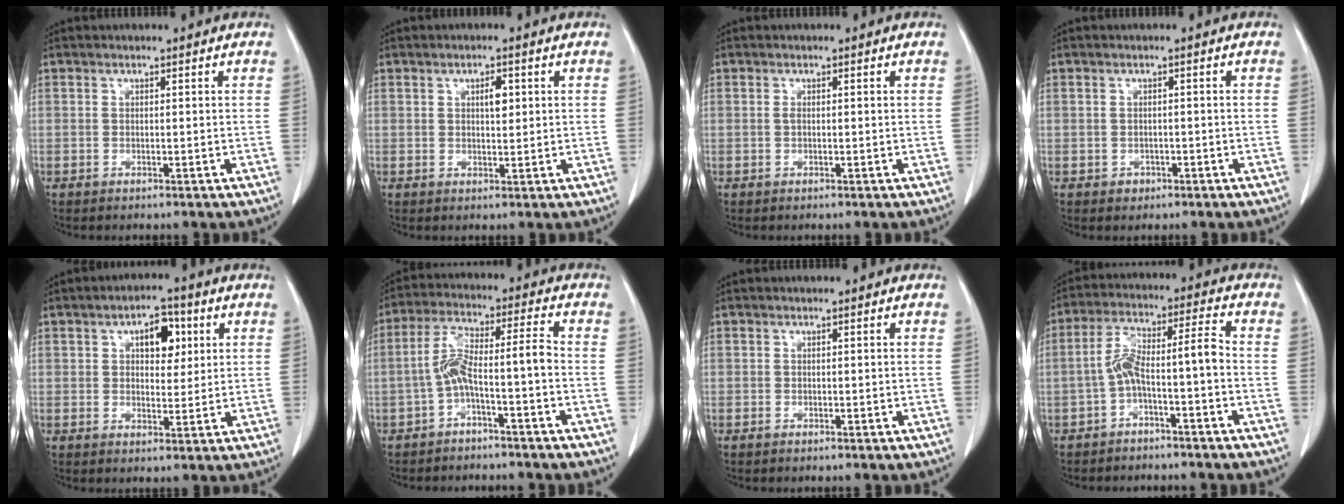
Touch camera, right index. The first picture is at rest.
{"total": 2.4, "force": [0.8, 0.9, 2.1], "torque": [-0.033, -0.001, 0.013]}
{"total": 0.6, "force": [0.0, 0.2, 0.6], "torque": [-0.013, 0.001, 0.001]}
{"total": 1.4, "force": [-0.7, 1.2, 0.2], "torque": [-0.002, 0.005, -0.008]}
{"total": 6.1, "force": [2.2, 3.2, 4.7], "torque": [-0.068, 0.015, 0.034]}
{"total": 7.2, "force": [-2.7, 0.4, 6.7], "torque": [-0.128, 0.036, -0.049]}
{"total": 0.0}
{"total": 7.3, "force": [-2.7, 0.7, 6.8], "torque": [-0.128, 0.040, -0.047]}